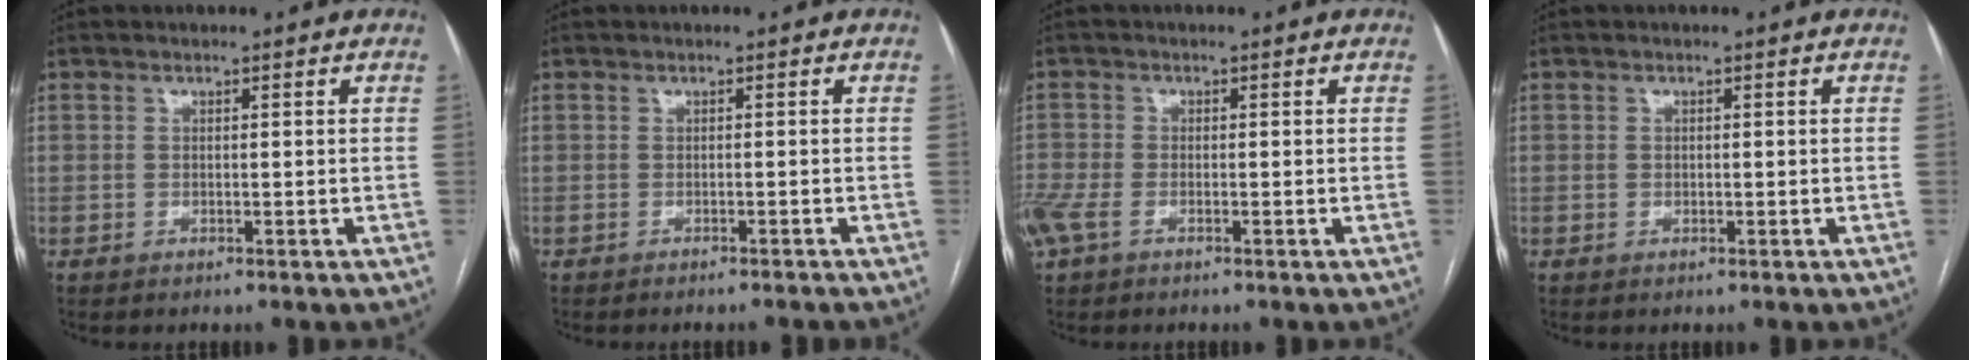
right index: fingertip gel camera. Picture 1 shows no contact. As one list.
[{"total": 2.3, "force": [-2.3, -0.1, 0.7], "torque": [-0.007, -0.002, -0.029]}, {"total": 5.4, "force": [-2.6, 3.2, 3.6], "torque": [-0.104, 0.004, -0.047]}, {"total": 0.7, "force": [-0.1, 0.6, 0.3], "torque": [-0.006, 0.001, 0.000]}]